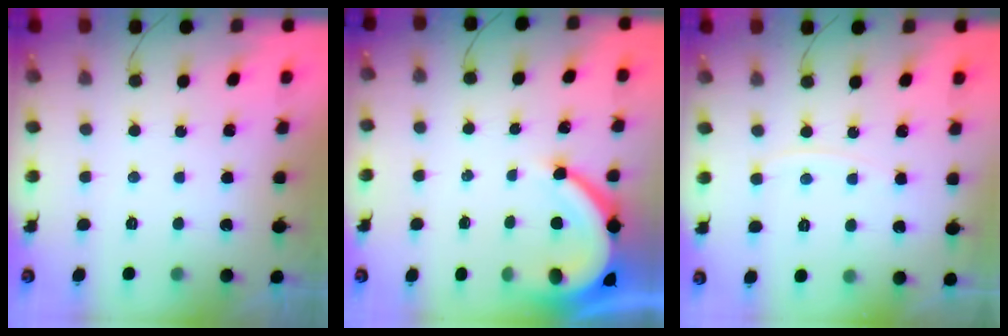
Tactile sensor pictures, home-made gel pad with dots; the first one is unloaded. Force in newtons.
{"total": 9.3, "press": 9.3, "slide": 0.8}
{"total": 4.3, "press": 4.3, "slide": 0.5}